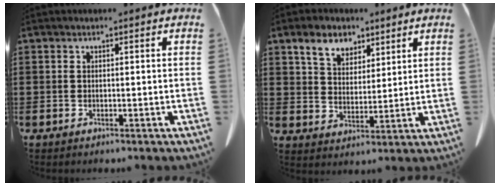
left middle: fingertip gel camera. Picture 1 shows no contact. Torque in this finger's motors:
{"motor_torque": [0.31, 0.31, 0.06, 0.01]}